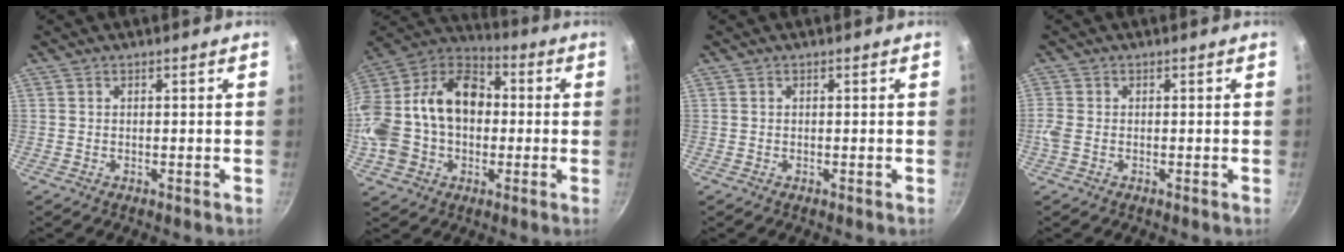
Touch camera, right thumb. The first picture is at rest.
{"total": 25.1, "force": [-0.5, 18.4, 17.0], "torque": [-0.313, 0.064, -0.016]}
{"total": 0.0}
{"total": 2.0, "force": [-0.6, 1.4, 1.3], "torque": [-0.033, 0.002, -0.014]}